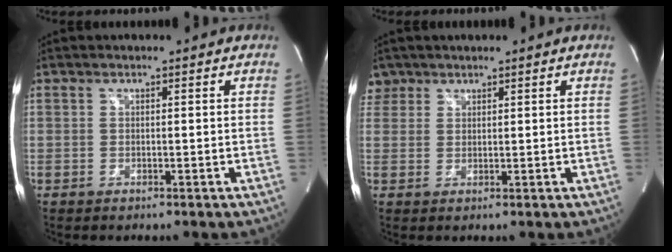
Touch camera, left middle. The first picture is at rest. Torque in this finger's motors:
{"motor_torque": [0.35, -0.33, 0.17, 0.01]}